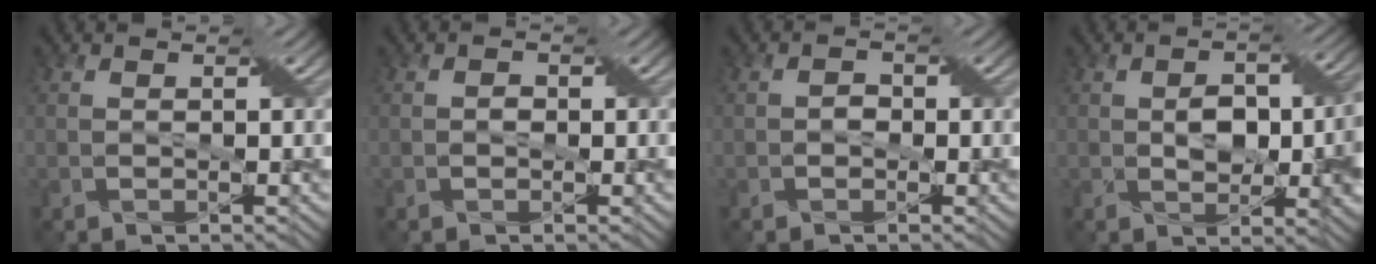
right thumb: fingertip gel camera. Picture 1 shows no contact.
{"total": 0.7, "force": [-0.2, 0.6, 0.4], "torque": [-0.006, 0.000, -0.006]}
{"total": 1.1, "force": [-0.4, 0.9, 0.5], "torque": [-0.010, 0.002, -0.011]}
{"total": 7.5, "force": [-0.2, 4.2, 6.2], "torque": [-0.095, -0.003, -0.001]}